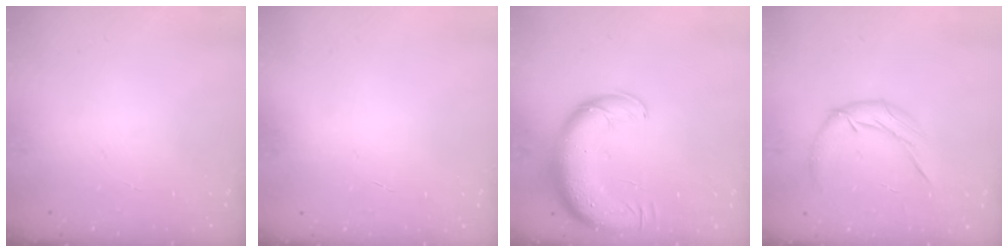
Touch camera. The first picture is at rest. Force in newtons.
{"total": 0.0}
{"total": 13.5, "press": 13.1, "slide": 3.4}
{"total": 11.3, "press": 11.2, "slide": 1.5}